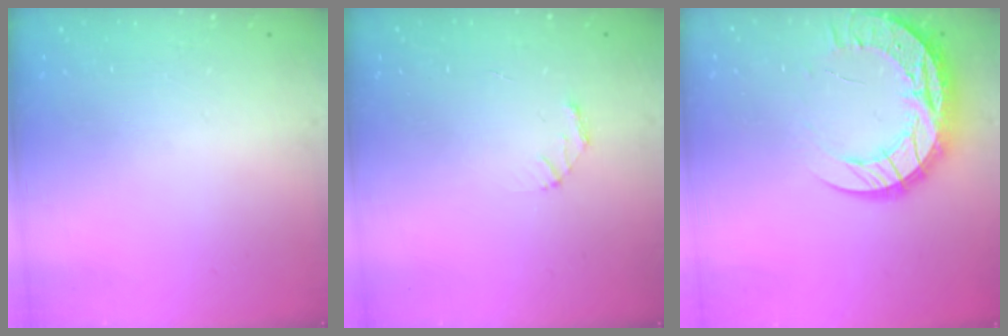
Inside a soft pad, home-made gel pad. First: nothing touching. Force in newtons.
{"total": 2.1, "press": 2.1, "slide": 0.2}
{"total": 15.4, "press": 15.4, "slide": 1.1}